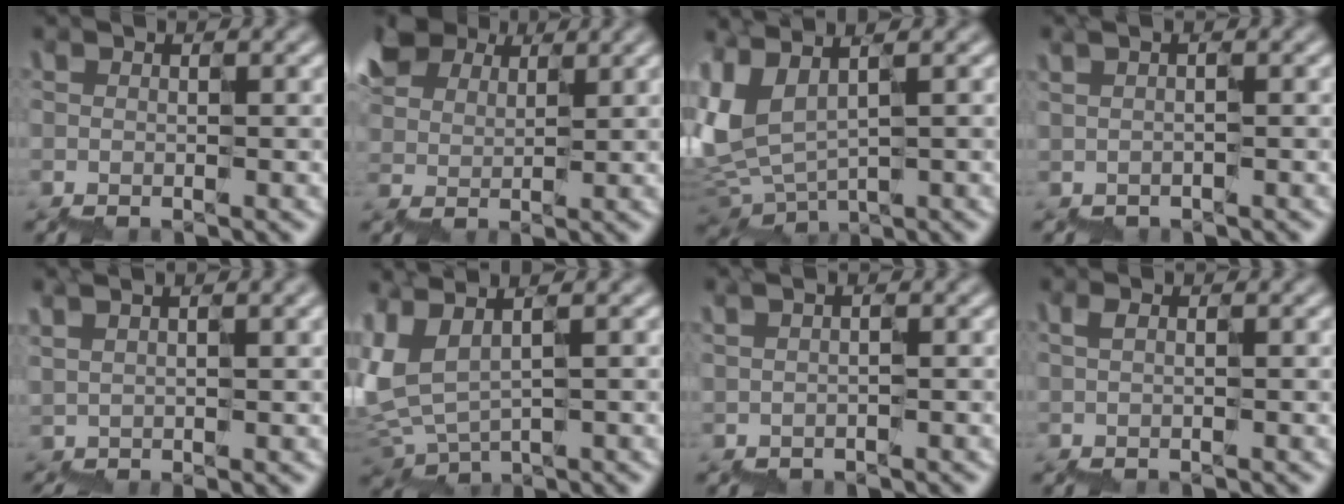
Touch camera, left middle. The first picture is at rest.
{"total": 6.4, "force": [4.6, 4.0, 1.8], "torque": [-0.041, 0.027, 0.079]}
{"total": 5.8, "force": [2.2, 3.2, 4.3], "torque": [-0.121, -0.001, 0.049]}
{"total": 0.7, "force": [0.4, 0.1, 0.6], "torque": [-0.012, -0.003, 0.006]}
{"total": 5.8, "force": [2.8, 2.1, 4.6], "torque": [-0.051, 0.026, 0.047]}
{"total": 4.7, "force": [1.9, 2.6, 3.4], "torque": [-0.099, 0.001, 0.038]}
{"total": 1.0, "force": [0.7, 0.1, 0.7], "torque": [-0.014, -0.001, 0.011]}
{"total": 0.9, "force": [0.7, 0.2, 0.6], "torque": [-0.013, -0.001, 0.011]}